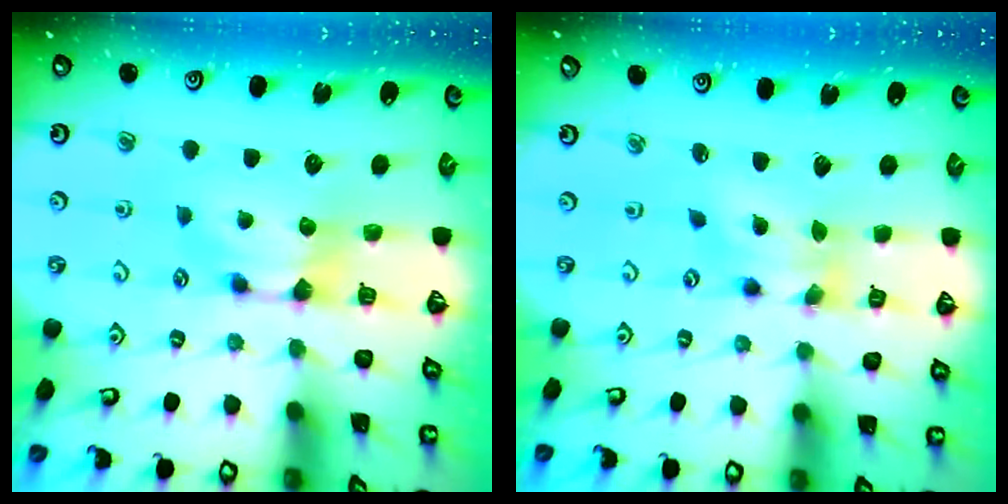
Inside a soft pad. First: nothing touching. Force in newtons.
{"total": 2.6, "press": 2.1, "slide": 1.6}